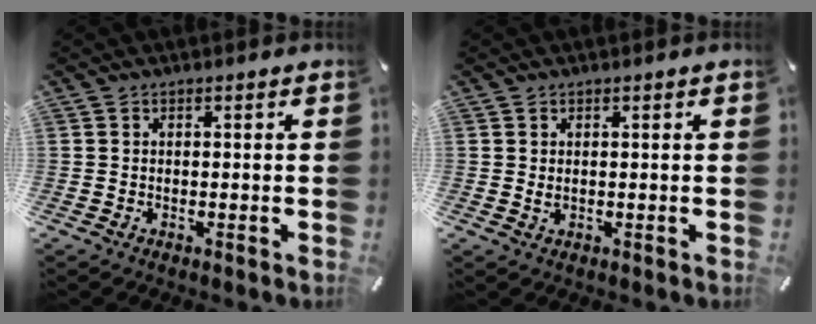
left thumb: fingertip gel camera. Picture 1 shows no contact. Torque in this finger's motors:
{"motor_torque": [0.06, -0.17, 0.21, -0.26, 0.00]}